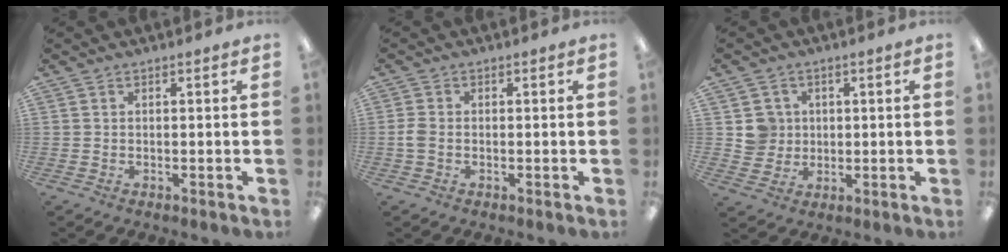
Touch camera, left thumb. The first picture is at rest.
{"total": 2.5, "force": [-0.4, 1.7, 1.8], "torque": [-0.040, 0.002, -0.007]}
{"total": 5.6, "force": [1.3, 5.5, 0.2], "torque": [-0.003, 0.000, 0.024]}